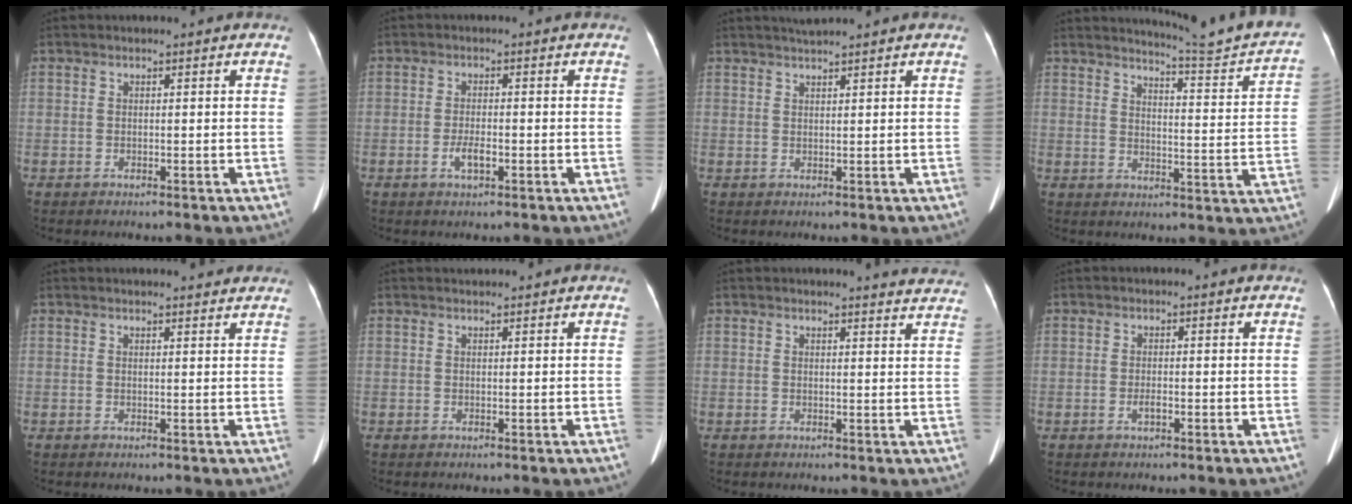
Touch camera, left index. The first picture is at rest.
{"total": 2.6, "force": [-1.1, 0.8, 2.3], "torque": [-0.049, -0.001, -0.018]}
{"total": 2.1, "force": [1.9, -0.5, 0.7], "torque": [-0.008, 0.013, 0.039]}
{"total": 14.3, "force": [13.6, -1.0, 4.2], "torque": [-0.056, -0.072, 0.160]}
{"total": 4.0, "force": [3.8, 0.5, 1.1], "torque": [-0.014, 0.009, 0.039]}
{"total": 0.9, "force": [0.9, -0.1, 0.0], "torque": [-0.007, 0.014, 0.019]}
{"total": 7.1, "force": [7.0, 0.6, 1.1], "torque": [0.002, -0.023, 0.051]}
{"total": 1.0, "force": [-0.5, 0.2, 0.9], "torque": [-0.020, -0.001, -0.006]}